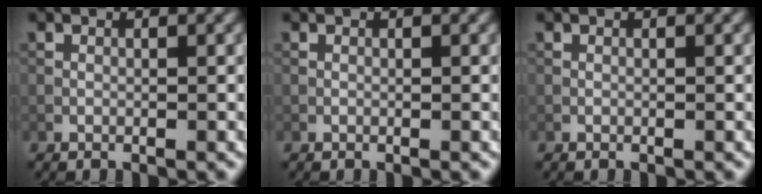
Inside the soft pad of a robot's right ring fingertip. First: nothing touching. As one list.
[{"total": 0.0}, {"total": 0.0}]